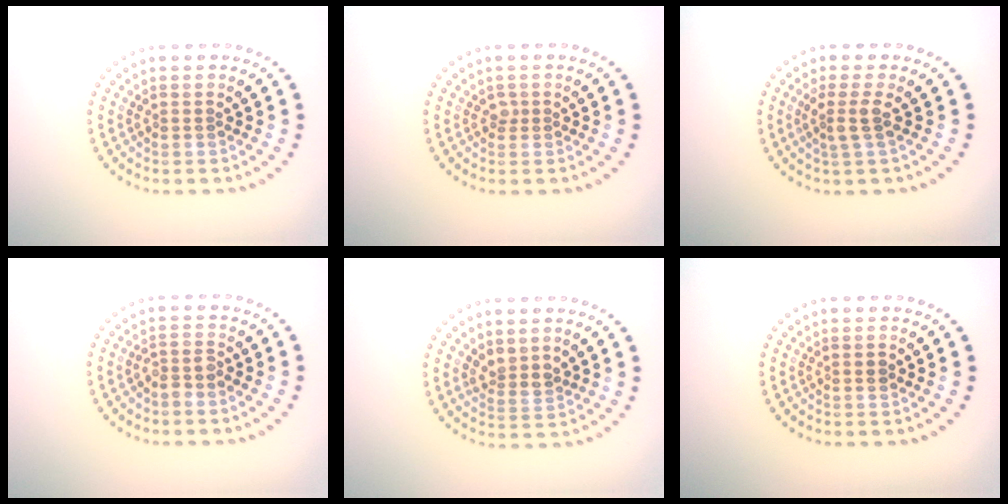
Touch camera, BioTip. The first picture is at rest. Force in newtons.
{"total": 0.7, "press": 0.4, "slide": 0.6}
{"total": 2.0, "press": 1.5, "slide": 1.3}
{"total": 1.3, "press": 1.1, "slide": 0.8}
{"total": 2.0, "press": 1.6, "slide": 1.3}
{"total": 0.8, "press": 0.8, "slide": 0.1}